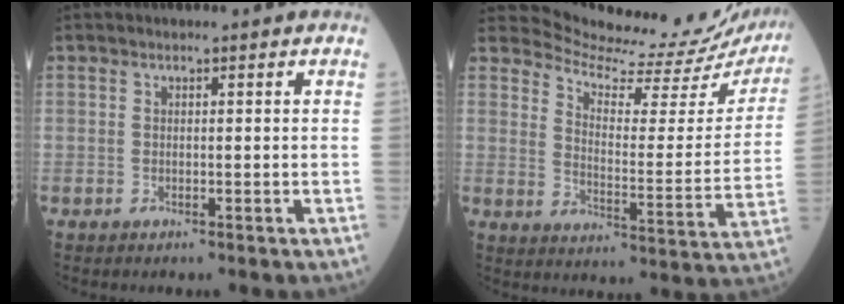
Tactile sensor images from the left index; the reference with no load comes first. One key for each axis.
{"total": 22.0, "fx": 21.5, "fy": 1.2, "fz": 4.5, "tx": -0.085, "ty": -0.107, "tz": 0.280}